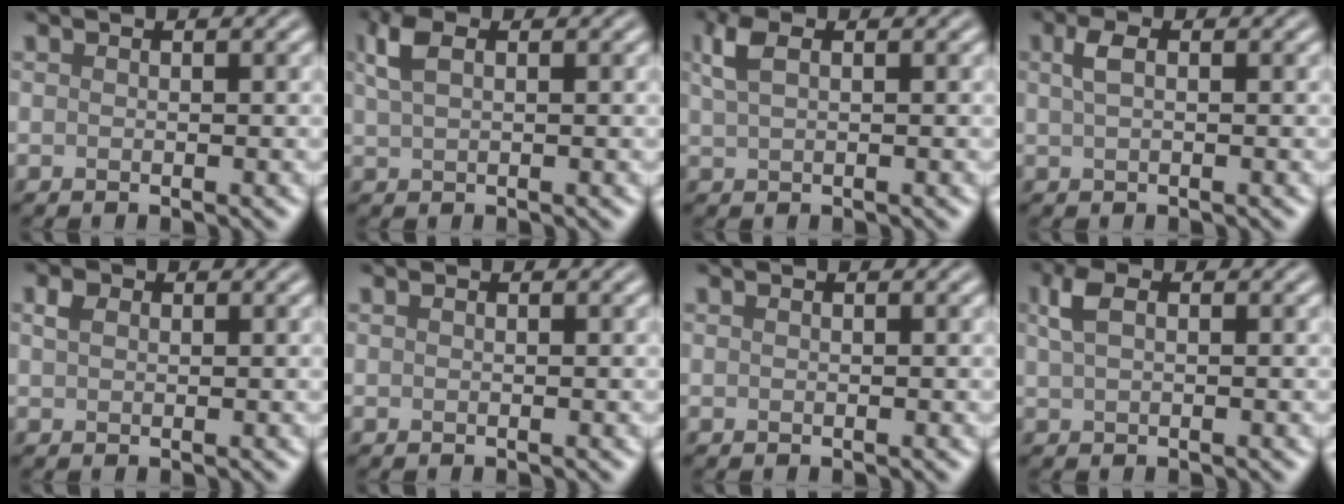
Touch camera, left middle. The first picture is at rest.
{"total": 2.9, "force": [1.4, 1.5, 2.1], "torque": [-0.051, 0.008, 0.027]}
{"total": 2.6, "force": [1.2, 1.2, 2.0], "torque": [-0.047, 0.006, 0.025]}
{"total": 1.8, "force": [0.6, 0.8, 1.5], "torque": [-0.034, 0.006, 0.011]}
{"total": 1.5, "force": [0.6, 1.0, 0.8], "torque": [-0.016, 0.006, 0.010]}
{"total": 0.0}
{"total": 0.0}
{"total": 2.5, "force": [1.0, 1.3, 1.9], "torque": [-0.046, 0.006, 0.017]}